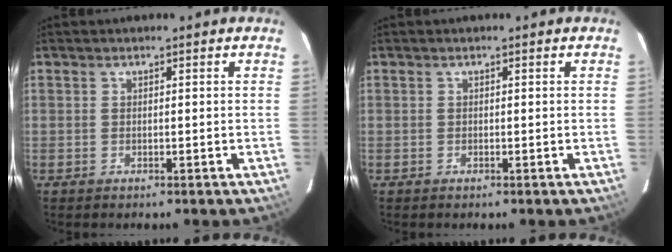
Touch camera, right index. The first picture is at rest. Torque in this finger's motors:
{"motor_torque": [0.09, 0.05, -0.01, 0.00]}